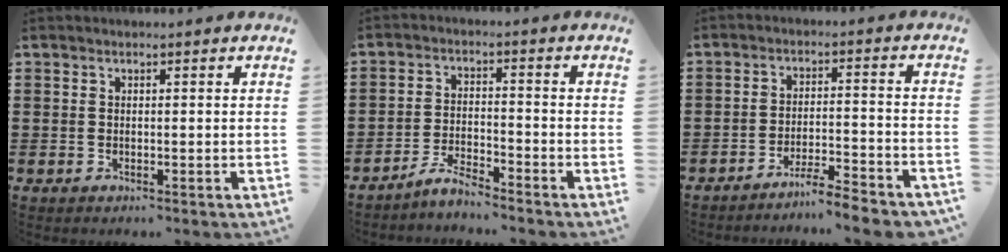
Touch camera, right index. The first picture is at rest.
{"total": 4.0, "force": [-3.8, 0.2, 1.0], "torque": [-0.027, 0.005, -0.079]}
{"total": 4.9, "force": [-4.6, -0.3, 1.6], "torque": [-0.029, -0.005, -0.091]}